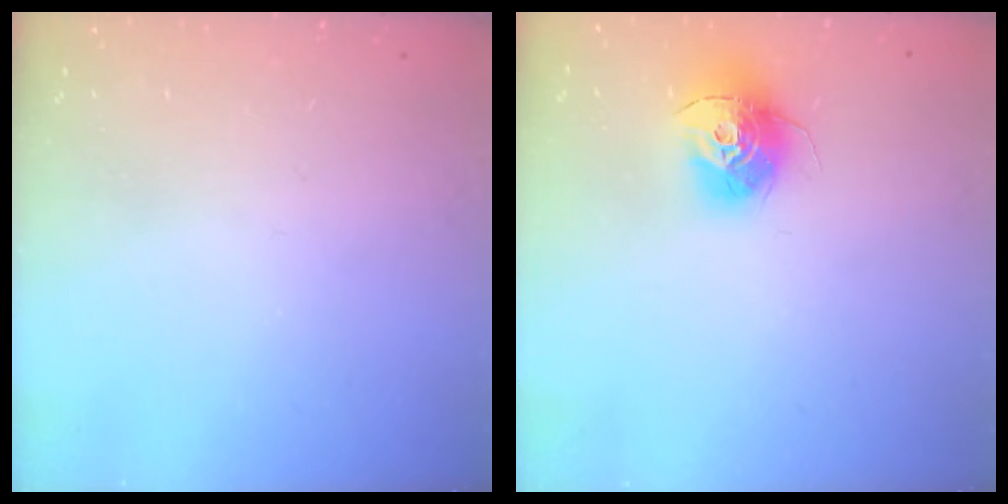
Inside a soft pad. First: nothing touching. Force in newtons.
{"total": 13.0, "press": 13.0, "slide": 1.0}